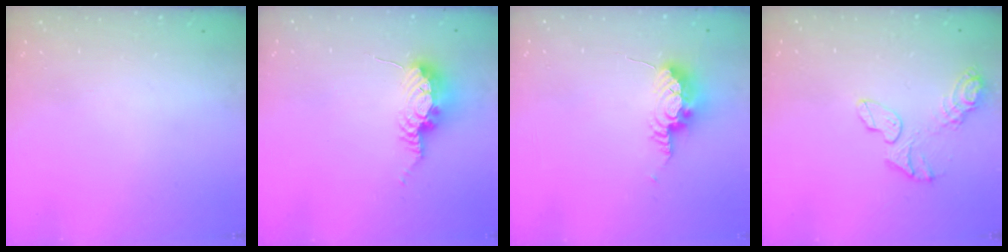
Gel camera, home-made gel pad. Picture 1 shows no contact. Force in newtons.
{"total": 8.9, "press": 8.6, "slide": 2.1}
{"total": 15.9, "press": 11.1, "slide": 11.4}
{"total": 12.3, "press": 10.9, "slide": 5.6}